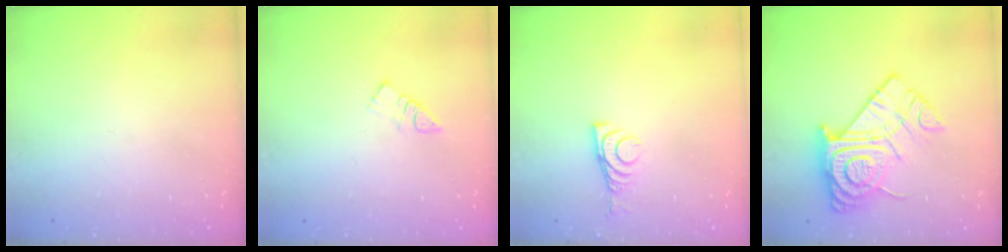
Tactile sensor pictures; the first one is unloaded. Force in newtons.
{"total": 6.3, "press": 6.3, "slide": 0.2}
{"total": 6.7, "press": 6.7, "slide": 0.6}
{"total": 20.2, "press": 20.1, "slide": 1.5}